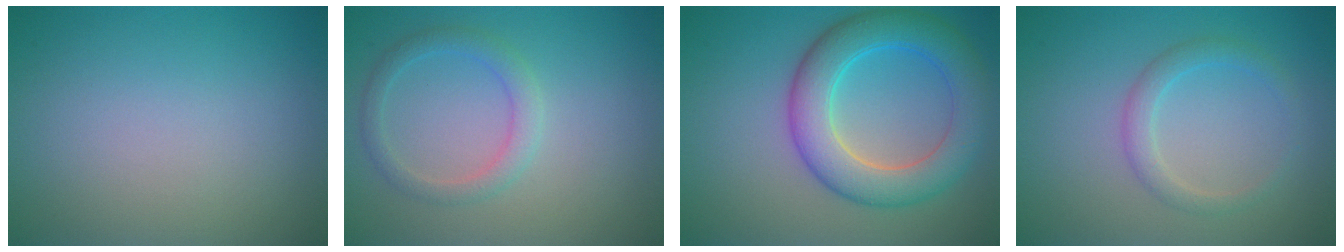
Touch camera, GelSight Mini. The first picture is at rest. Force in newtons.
{"total": 2.2, "press": 2.2, "slide": 0.1}
{"total": 6.9, "press": 6.9, "slide": 0.3}
{"total": 2.0, "press": 2.0, "slide": 0.1}